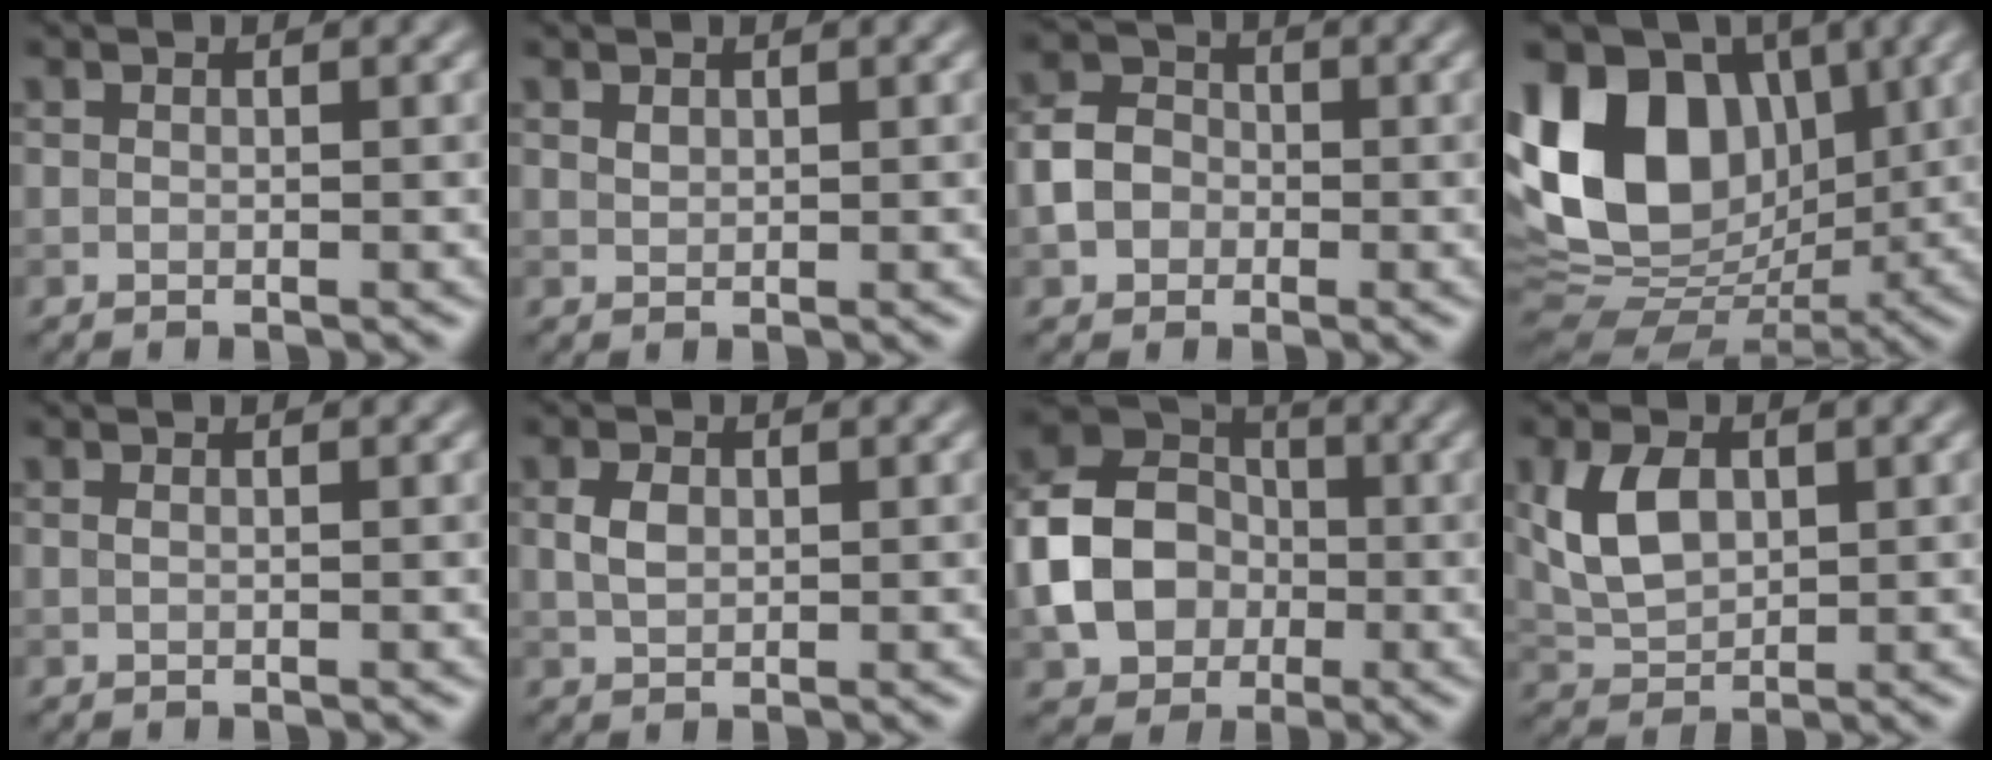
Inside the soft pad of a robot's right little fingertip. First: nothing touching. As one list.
[{"total": 0.7, "force": [0.4, 0.4, 0.4], "torque": [-0.011, 0.000, 0.011]}, {"total": 3.6, "force": [-1.0, 3.0, 1.7], "torque": [-0.032, 0.006, -0.023]}, {"total": 14.2, "force": [3.0, 10.2, 9.4], "torque": [-0.182, 0.021, 0.043]}, {"total": 0.0}, {"total": 1.9, "force": [0.4, 1.3, 1.3], "torque": [-0.030, 0.003, 0.008]}, {"total": 8.0, "force": [-1.6, 6.3, 4.7], "torque": [-0.095, 0.004, -0.038]}, {"total": 4.7, "force": [1.1, 3.0, 3.4], "torque": [-0.077, 0.004, 0.022]}]